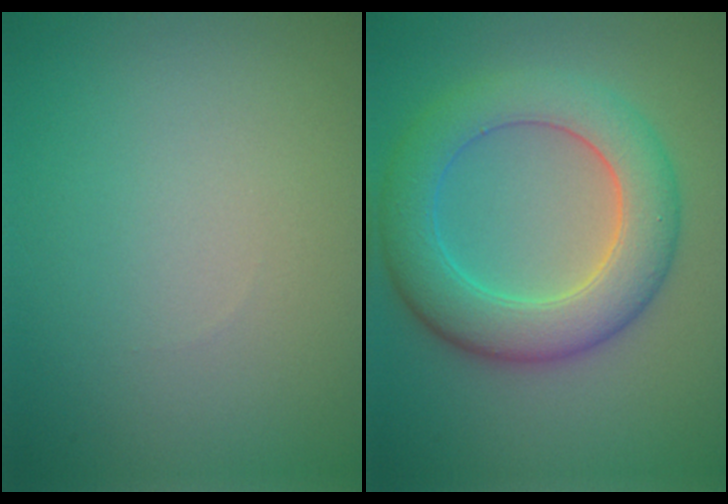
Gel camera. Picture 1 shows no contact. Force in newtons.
{"total": 7.2, "press": 7.2, "slide": 0.2}